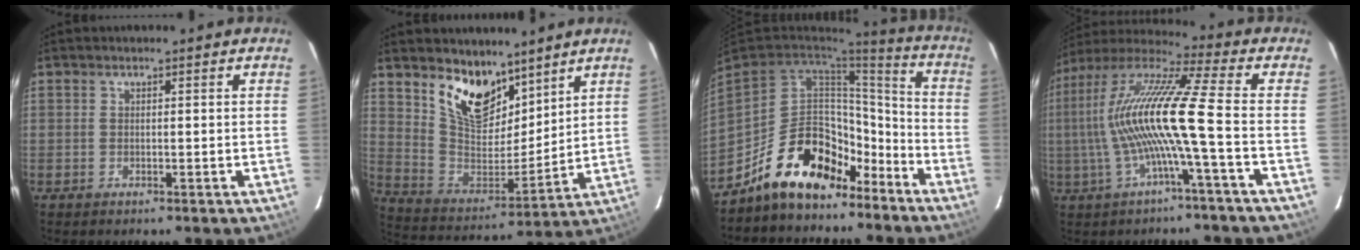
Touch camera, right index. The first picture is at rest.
{"total": 14.5, "force": [10.1, 7.1, 7.6], "torque": [-0.147, -0.009, 0.195]}
{"total": 19.7, "force": [-14.8, 8.7, 9.7], "torque": [-0.184, 0.036, -0.231]}
{"total": 15.9, "force": [-2.4, -0.7, 15.7], "torque": [-0.288, 0.000, -0.045]}